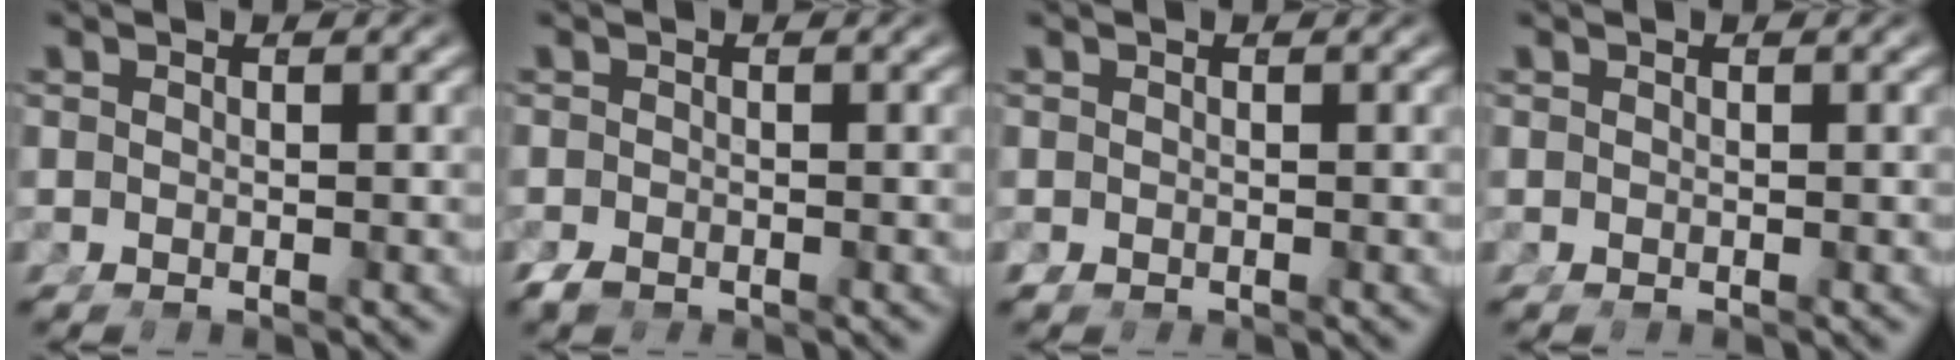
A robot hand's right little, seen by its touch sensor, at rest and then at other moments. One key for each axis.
{"total": 1.3, "fx": -1.2, "fy": -0.1, "fz": 0.3, "tx": -0.004, "ty": -0.012, "tz": -0.015}
{"total": 1.3, "fx": -0.5, "fy": 1.1, "fz": 0.5, "tx": -0.022, "ty": -0.010, "tz": -0.005}
{"total": 0.0}